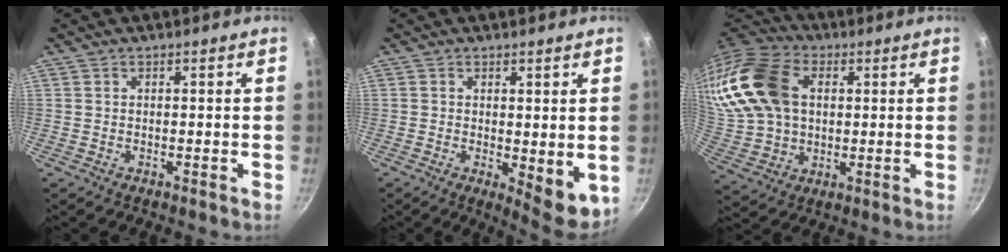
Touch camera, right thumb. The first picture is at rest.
{"total": 7.0, "force": [-0.1, 3.0, 6.3], "torque": [-0.071, -0.013, 0.006]}
{"total": 20.3, "force": [4.6, 14.7, 13.2], "torque": [-0.268, 0.014, 0.086]}